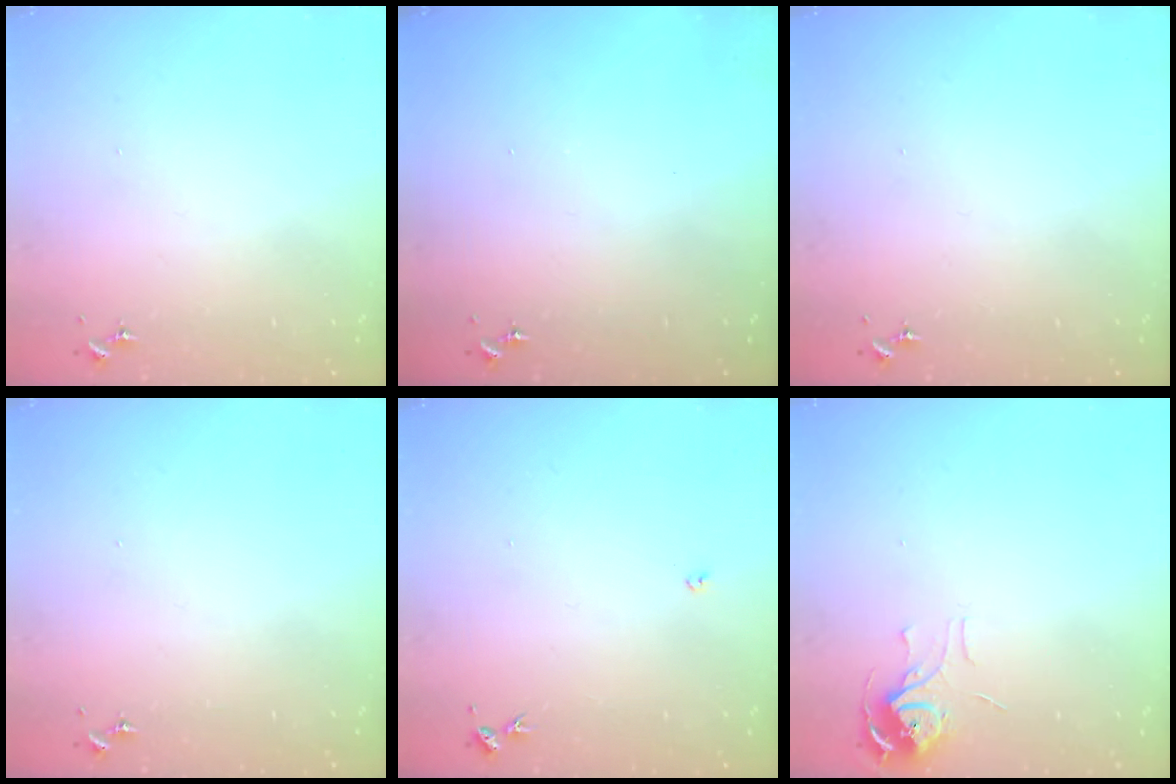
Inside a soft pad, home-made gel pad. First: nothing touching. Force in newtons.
{"total": 0.0}
{"total": 0.0}
{"total": 0.0}
{"total": 2.7, "press": 2.7, "slide": 0.5}
{"total": 6.2, "press": 6.1, "slide": 0.5}